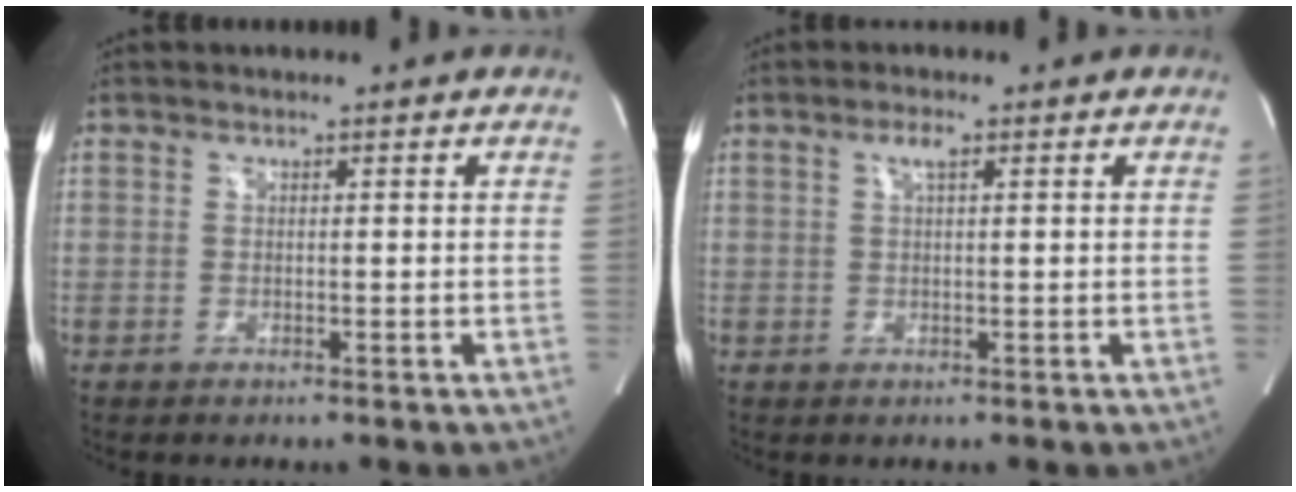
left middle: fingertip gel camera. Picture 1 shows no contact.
{"total": 1.8, "force": [0.8, 0.3, 1.6], "torque": [-0.032, 0.003, 0.014]}